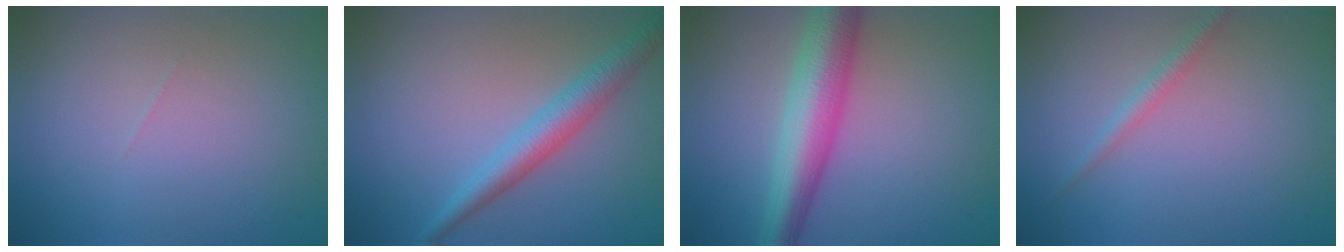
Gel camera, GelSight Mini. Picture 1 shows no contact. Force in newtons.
{"total": 3.7, "press": 3.7, "slide": 0.1}
{"total": 7.3, "press": 7.3, "slide": 0.1}
{"total": 1.4, "press": 1.4, "slide": 0.0}